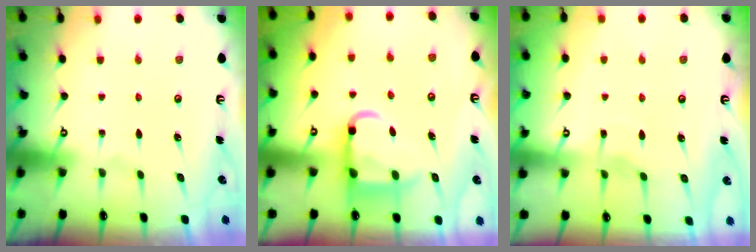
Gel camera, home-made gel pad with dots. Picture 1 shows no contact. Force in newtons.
{"total": 10.6, "press": 10.5, "slide": 1.6}
{"total": 1.8, "press": 1.7, "slide": 0.3}